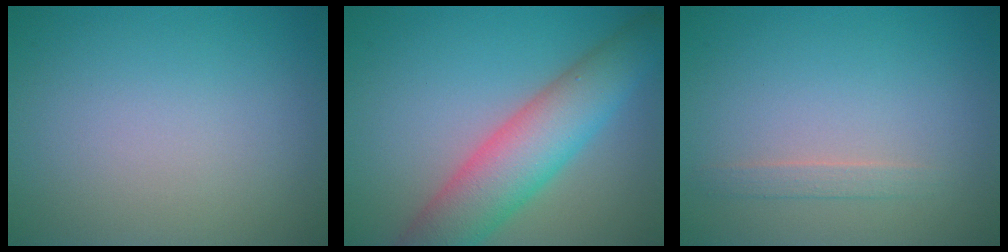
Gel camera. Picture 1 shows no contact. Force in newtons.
{"total": 7.6, "press": 7.6, "slide": 0.3}
{"total": 1.1, "press": 1.1, "slide": 0.1}